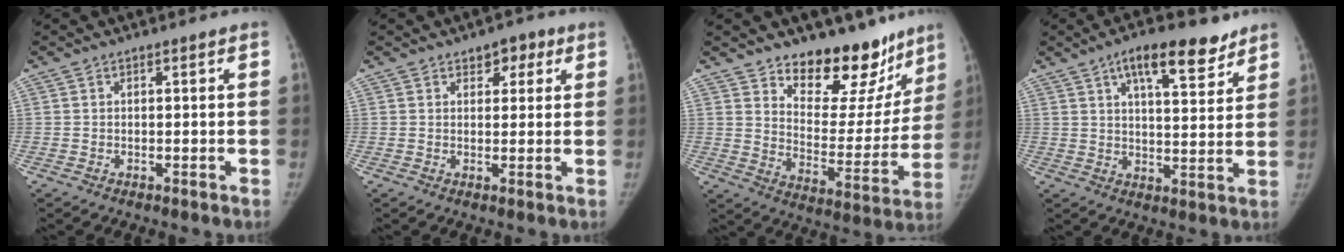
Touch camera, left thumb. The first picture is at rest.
{"total": 4.0, "force": [2.0, 2.6, 2.1], "torque": [0.004, -0.004, 0.021]}
{"total": 18.9, "force": [14.5, 9.2, 7.6], "torque": [-0.037, -0.114, 0.209]}
{"total": 11.6, "force": [7.4, 4.3, 7.9], "torque": [-0.093, -0.031, 0.111]}